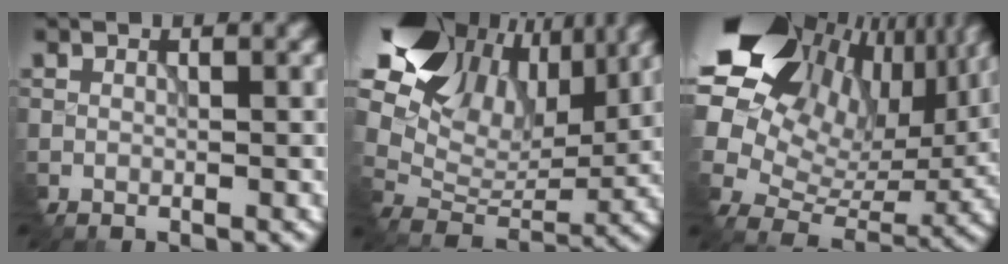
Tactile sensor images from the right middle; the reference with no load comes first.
{"total": 12.4, "force": [7.3, 7.5, 6.7], "torque": [-0.137, 0.028, 0.119]}
{"total": 16.8, "force": [8.9, 10.8, 9.3], "torque": [-0.191, 0.047, 0.152]}